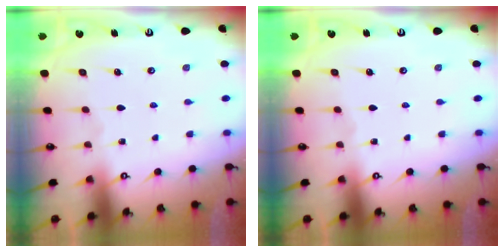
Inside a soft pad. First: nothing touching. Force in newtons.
{"total": 0.0}